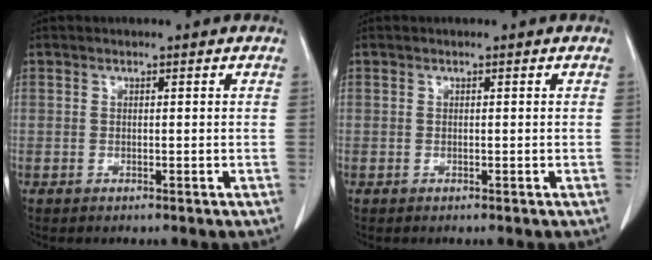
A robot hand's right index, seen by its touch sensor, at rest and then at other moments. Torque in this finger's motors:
{"motor_torque": [0.00, 0.00, 0.00, 0.00]}